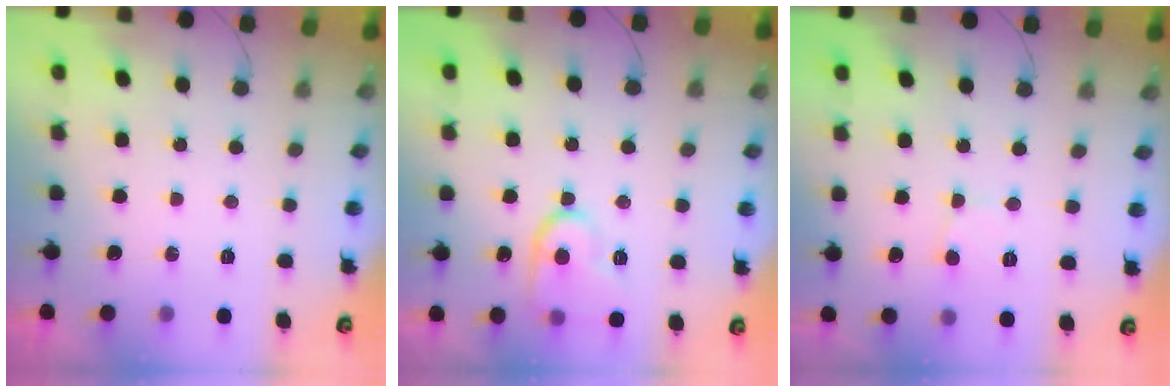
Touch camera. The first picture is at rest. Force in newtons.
{"total": 13.1, "press": 13.0, "slide": 1.3}
{"total": 2.8, "press": 2.8, "slide": 0.3}